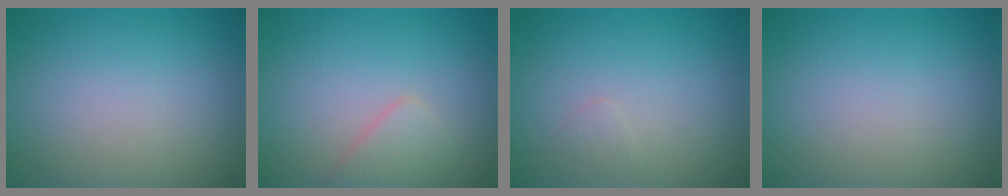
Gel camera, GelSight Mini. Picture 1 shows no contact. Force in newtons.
{"total": 1.8, "press": 1.8, "slide": 0.1}
{"total": 0.6, "press": 0.6, "slide": 0.0}
{"total": 0.0}